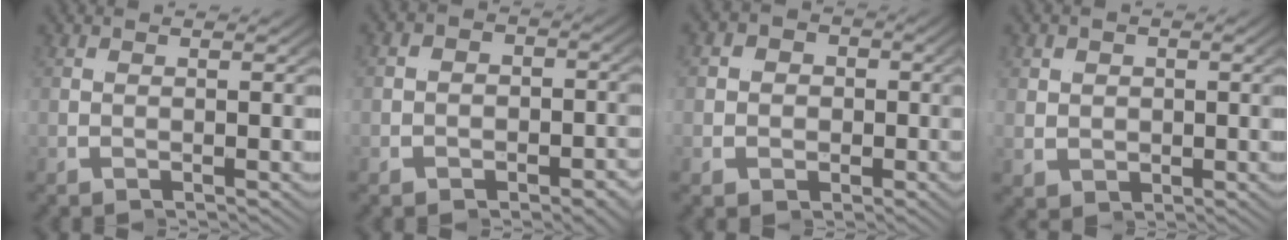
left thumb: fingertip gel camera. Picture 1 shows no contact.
{"total": 5.8, "force": [-1.0, 5.0, 2.9], "torque": [-0.049, -0.025, -0.010]}
{"total": 9.1, "force": [0.9, 7.4, 5.2], "torque": [-0.083, -0.007, 0.009]}
{"total": 2.7, "force": [0.6, 2.4, 1.1], "torque": [-0.020, -0.008, 0.015]}